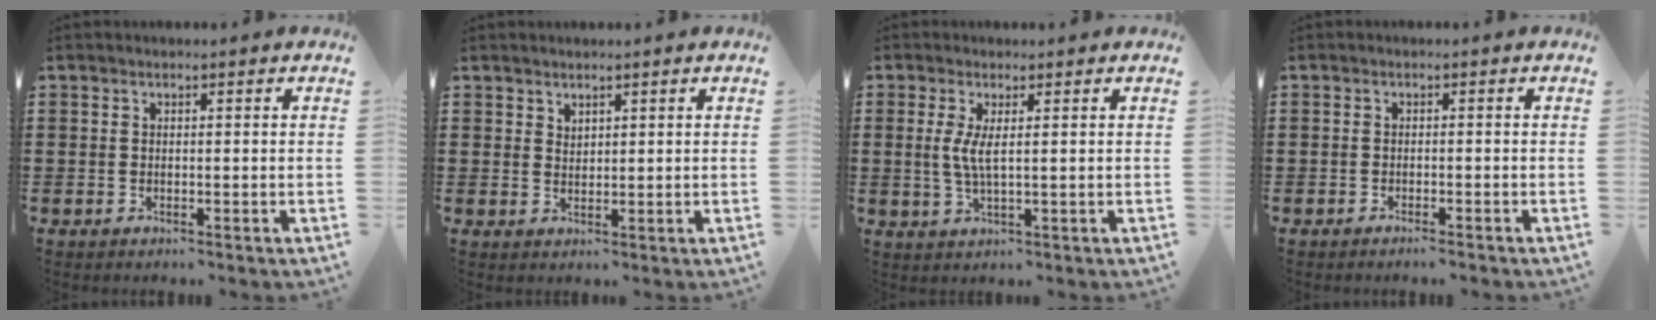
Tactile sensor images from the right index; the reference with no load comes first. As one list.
[{"total": 1.6, "force": [1.4, 0.6, 0.0], "torque": [-0.001, 0.002, 0.028]}, {"total": 3.6, "force": [0.5, 0.5, 3.5], "torque": [-0.075, -0.005, 0.005]}, {"total": 0.9, "force": [-0.8, -0.1, 0.4], "torque": [-0.008, -0.001, -0.016]}]